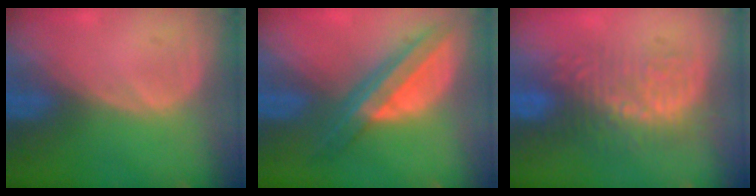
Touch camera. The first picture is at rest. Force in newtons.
{"total": 8.0, "press": 6.7, "slide": 4.3}
{"total": 9.1, "press": 8.6, "slide": 2.8}